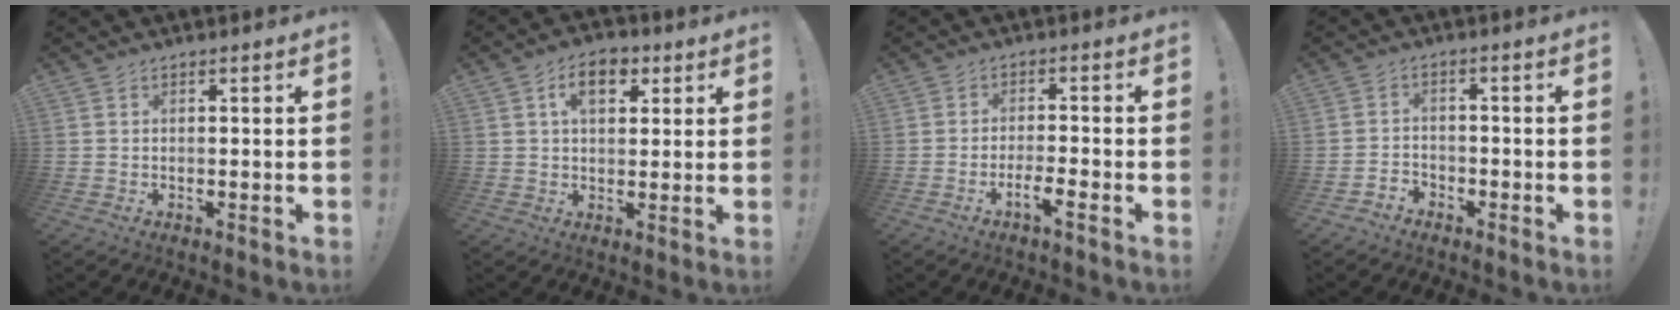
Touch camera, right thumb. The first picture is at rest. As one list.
[{"total": 8.3, "force": [3.4, 5.3, 5.5], "torque": [-0.078, 0.002, 0.060]}, {"total": 4.9, "force": [-3.0, 0.3, 3.9], "torque": [-0.070, 0.003, -0.054]}, {"total": 3.4, "force": [-3.0, 1.5, 0.4], "torque": [-0.008, 0.005, -0.058]}]